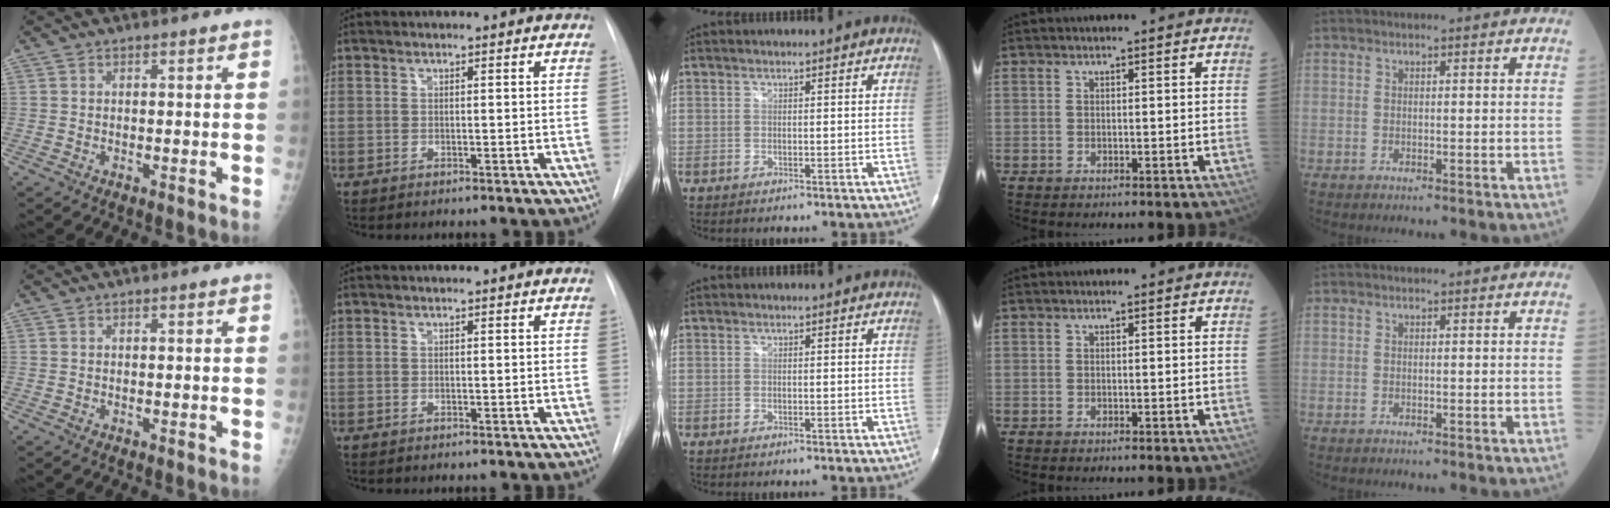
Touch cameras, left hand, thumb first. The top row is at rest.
{}